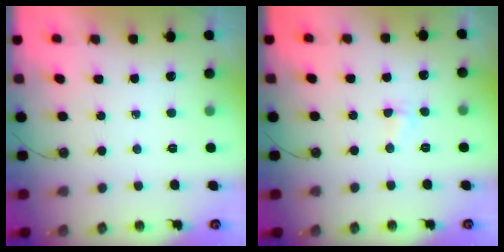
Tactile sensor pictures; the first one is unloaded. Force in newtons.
{"total": 2.8, "press": 2.8, "slide": 0.6}